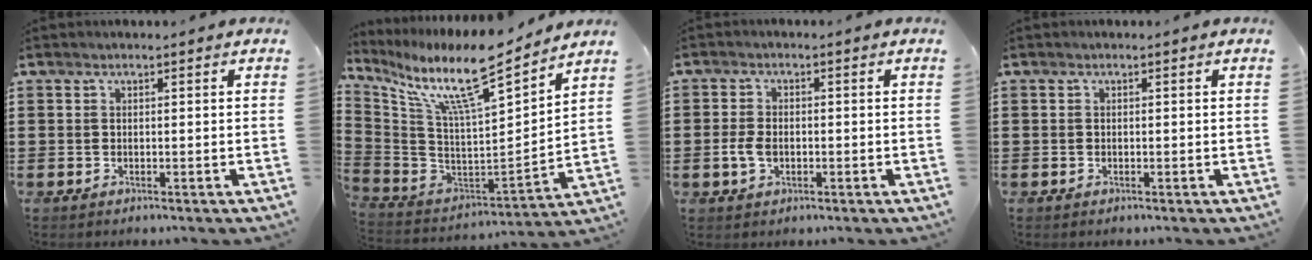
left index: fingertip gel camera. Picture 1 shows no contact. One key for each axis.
{"total": 12.1, "fx": 9.3, "fy": 1.2, "fz": 7.6, "tx": -0.180, "ty": -0.072, "tz": 0.155}
{"total": 3.3, "fx": -0.8, "fy": 2.0, "fz": 2.5, "tx": -0.069, "ty": -0.004, "tz": -0.021}
{"total": 0.0}